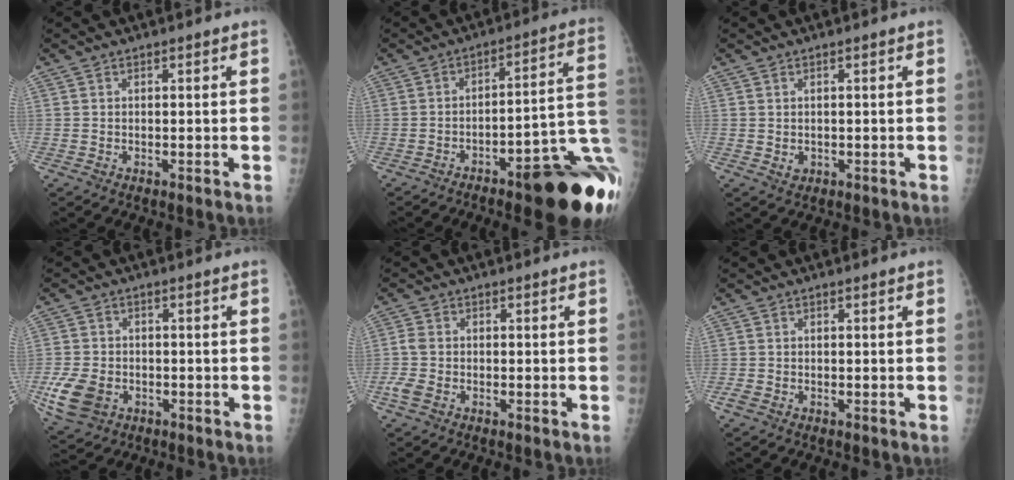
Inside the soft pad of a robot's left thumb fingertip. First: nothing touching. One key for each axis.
{"total": 22.2, "fx": -8.8, "fy": 5.7, "fz": 19.6, "tx": -0.169, "ty": 0.056, "tz": -0.115}
{"total": 1.3, "fx": 0.0, "fy": 1.0, "fz": 0.7, "tx": -0.009, "ty": -0.002, "tz": 0.005}
{"total": 8.6, "fx": -2.8, "fy": 6.4, "fz": 5.1, "tx": -0.102, "ty": 0.007, "tz": -0.045}
{"total": 3.9, "fx": -1.3, "fy": 2.7, "fz": 2.5, "tx": -0.068, "ty": 0.006, "tz": -0.029}
{"total": 1.2, "fx": -0.6, "fy": 0.8, "fz": 0.7, "tx": -0.019, "ty": -0.001, "tz": -0.013}